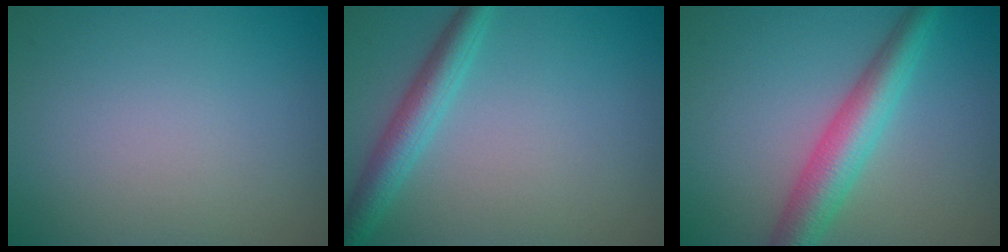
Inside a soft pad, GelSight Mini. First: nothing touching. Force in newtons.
{"total": 3.4, "press": 3.4, "slide": 0.1}
{"total": 5.3, "press": 5.3, "slide": 0.0}